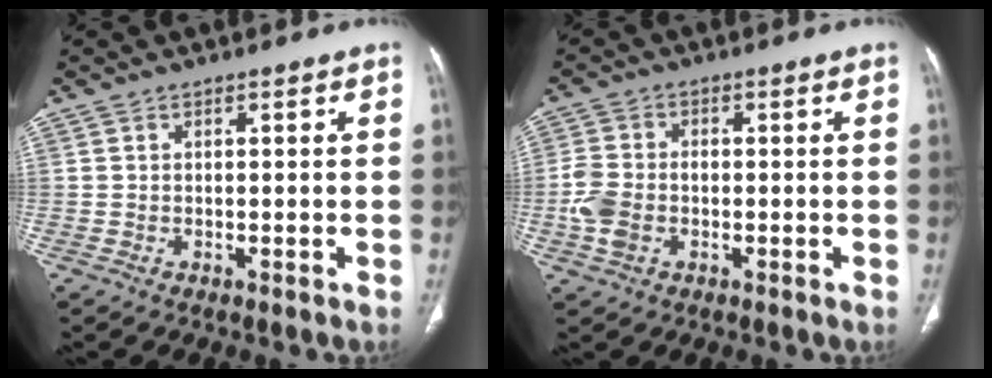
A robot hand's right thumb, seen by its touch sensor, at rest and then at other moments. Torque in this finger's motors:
{"motor_torque": [1.49, 0.68, 0.74, 0.25, 0.07]}